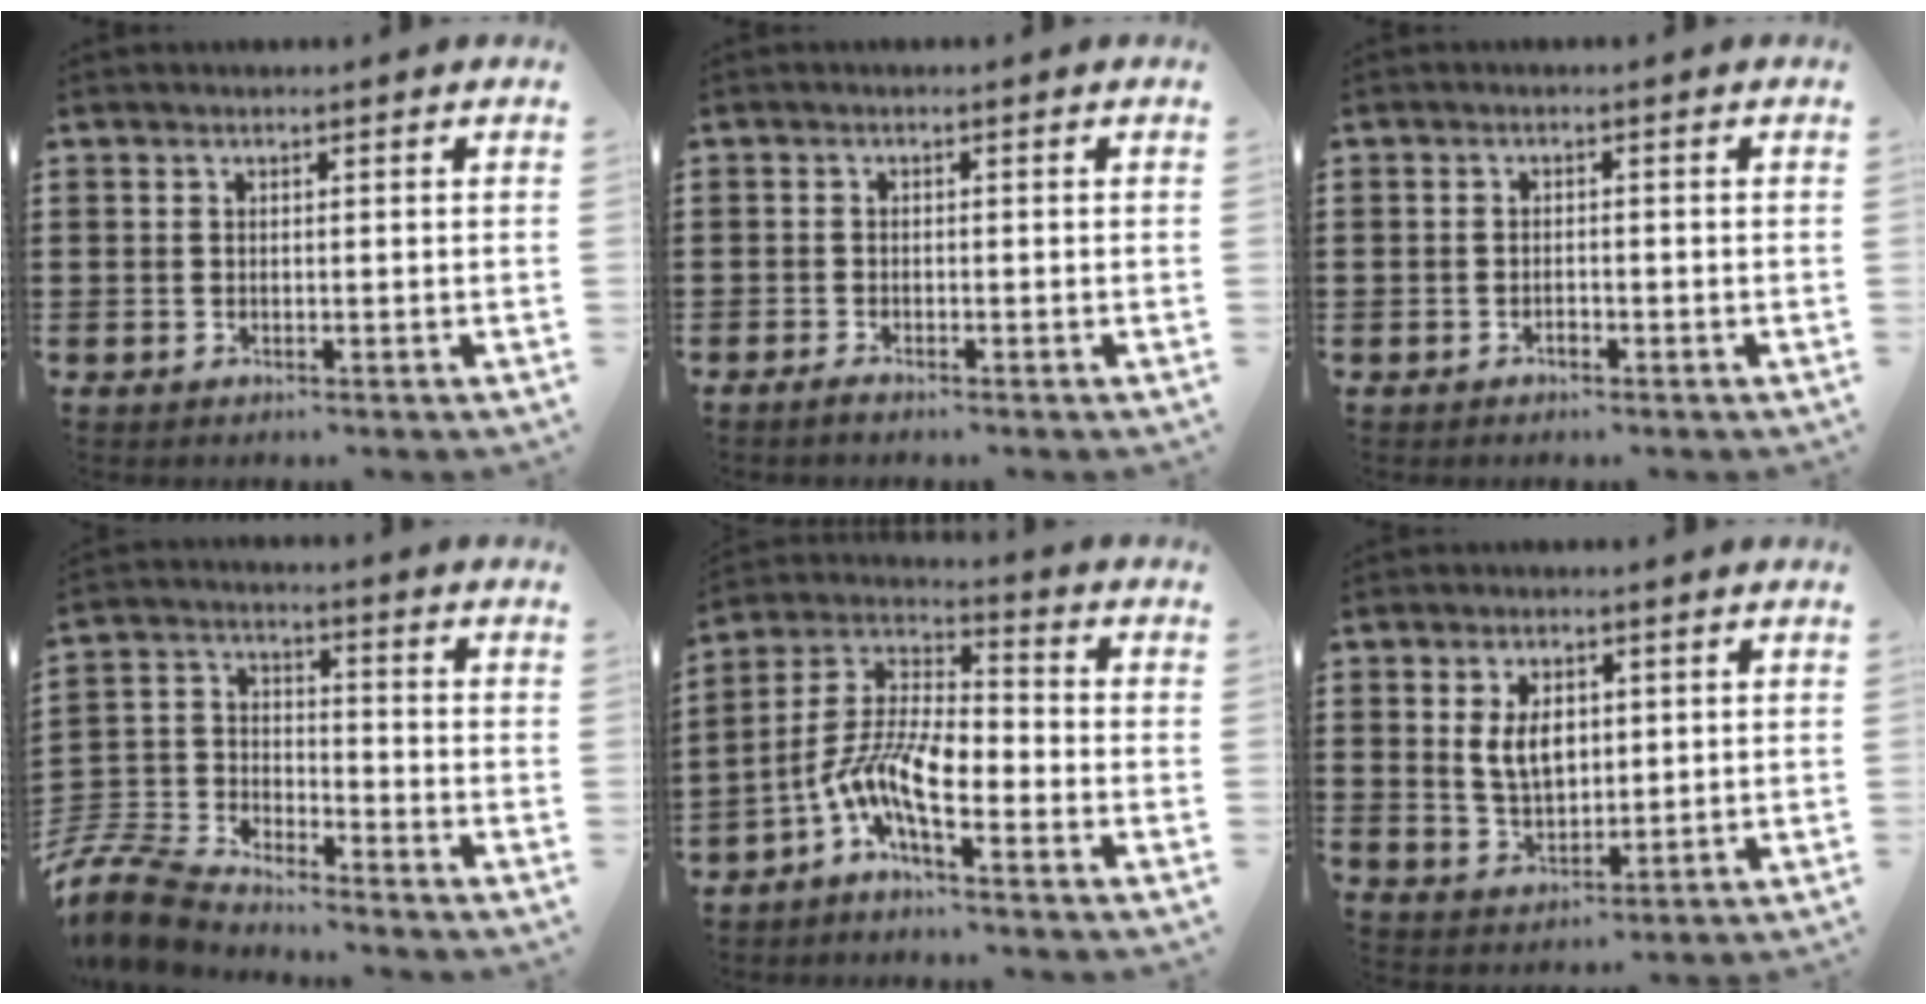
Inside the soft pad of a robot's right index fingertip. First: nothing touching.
{"total": 1.0, "force": [-1.0, 0.0, 0.2], "torque": [-0.009, -0.005, -0.018]}
{"total": 1.1, "force": [-0.9, 0.4, 0.5], "torque": [-0.012, -0.002, -0.017]}
{"total": 8.4, "force": [-8.1, 1.8, 1.6], "torque": [-0.073, -0.001, -0.173]}
{"total": 9.6, "force": [-4.8, 3.3, 7.7], "torque": [-0.186, -0.009, -0.100]}
{"total": 5.7, "force": [1.3, 3.4, 4.4], "torque": [-0.088, 0.008, 0.019]}